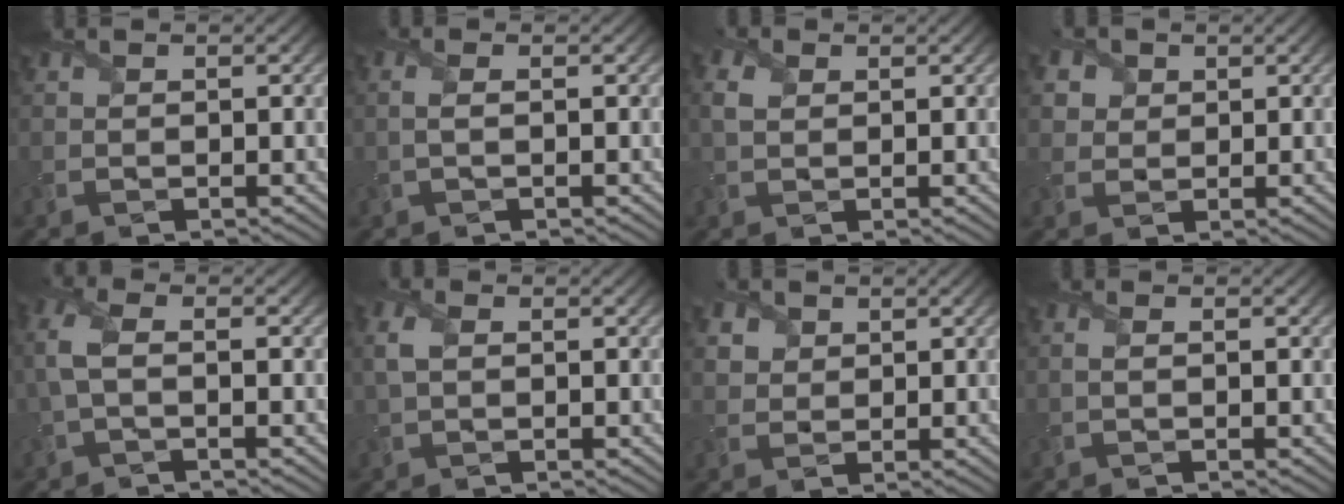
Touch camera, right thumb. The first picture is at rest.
{"total": 1.7, "force": [-0.2, 0.5, 1.6], "torque": [-0.038, 0.004, -0.004]}
{"total": 2.5, "force": [0.7, 1.7, 1.7], "torque": [-0.050, 0.007, 0.012]}
{"total": 3.8, "force": [1.8, 3.1, 1.3], "torque": [-0.062, -0.001, 0.034]}
{"total": 4.2, "force": [-0.2, 1.9, 3.7], "torque": [-0.102, 0.013, -0.011]}
{"total": 3.0, "force": [0.6, 1.8, 2.4], "torque": [-0.065, 0.008, 0.008]}
{"total": 3.3, "force": [1.7, 2.6, 1.1], "torque": [-0.052, -0.002, 0.035]}
{"total": 1.3, "force": [-0.2, 0.4, 1.2], "torque": [-0.026, 0.003, 0.000]}